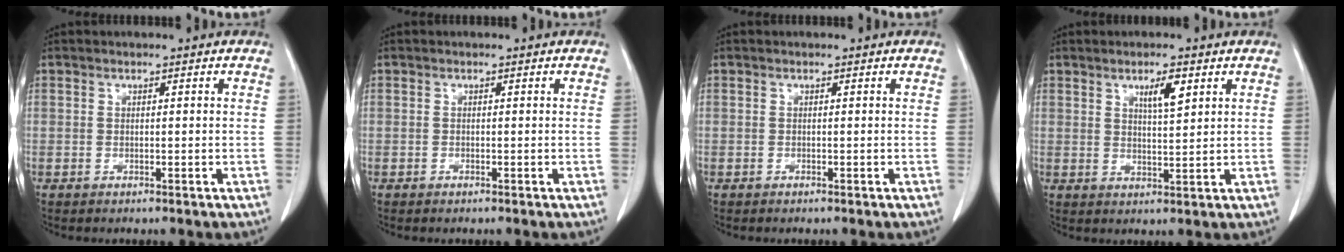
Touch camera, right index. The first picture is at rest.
{"total": 0.0}
{"total": 0.0}
{"total": 4.1, "force": [2.1, 0.7, 3.4], "torque": [-0.060, -0.001, 0.038]}